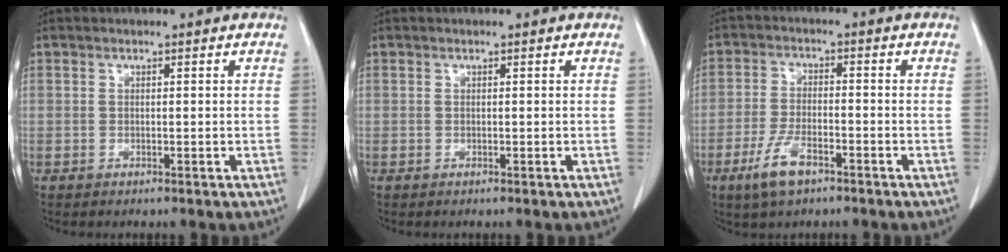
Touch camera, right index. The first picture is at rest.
{"total": 0.0}
{"total": 6.3, "force": [-3.7, 2.1, 4.6], "torque": [-0.098, -0.007, -0.064]}